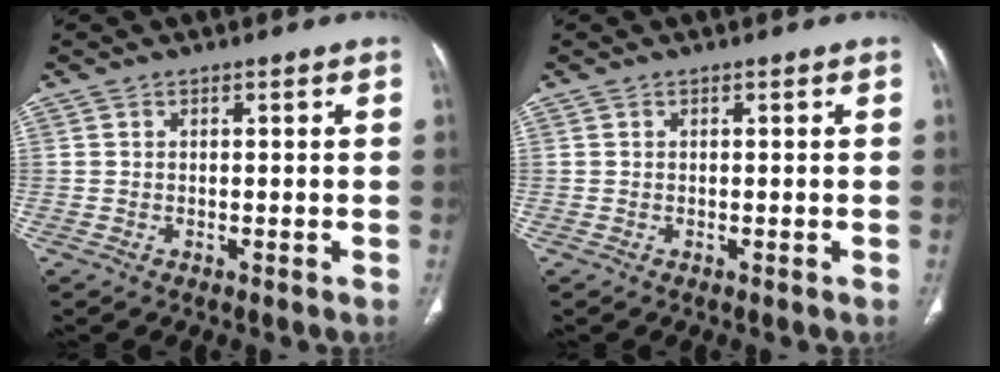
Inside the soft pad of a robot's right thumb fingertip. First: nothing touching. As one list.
[{"total": 0.0}]